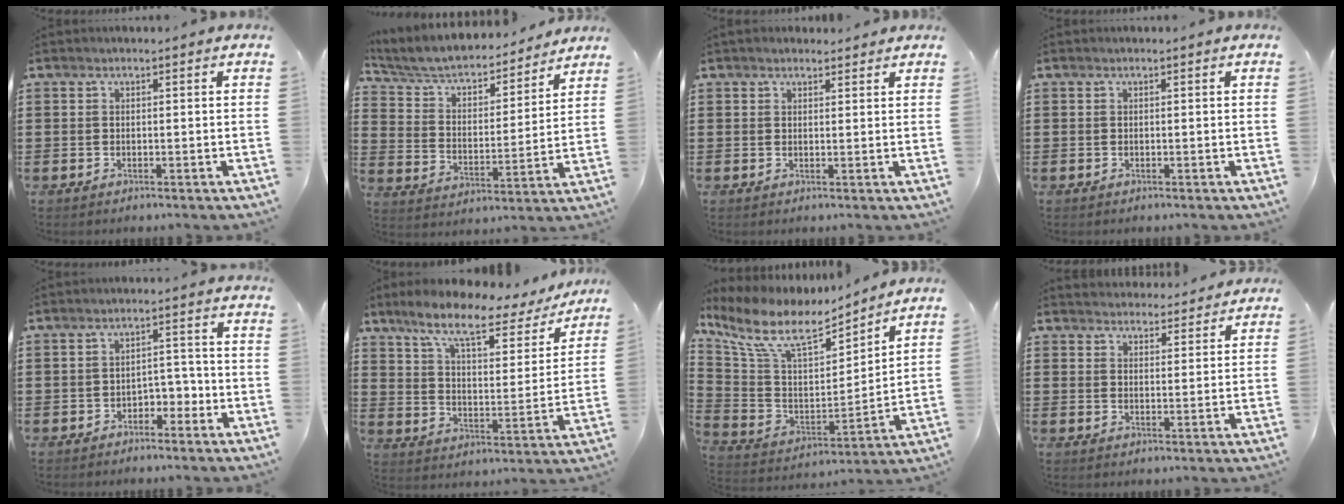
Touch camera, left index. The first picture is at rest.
{"total": 5.3, "force": [4.7, 1.6, 1.9], "torque": [-0.061, -0.035, 0.074]}
{"total": 1.6, "force": [1.5, 0.5, 0.2], "torque": [-0.006, 0.003, 0.029]}
{"total": 0.0}
{"total": 3.1, "force": [-2.3, 1.6, 1.4], "torque": [-0.031, 0.006, -0.049]}
{"total": 9.7, "force": [7.2, 2.1, 6.1], "torque": [-0.136, -0.033, 0.117]}
{"total": 10.2, "force": [7.4, 3.7, 5.9], "torque": [-0.148, -0.040, 0.126]}
{"total": 3.5, "force": [3.4, 0.4, -0.1], "torque": [-0.010, -0.015, 0.064]}